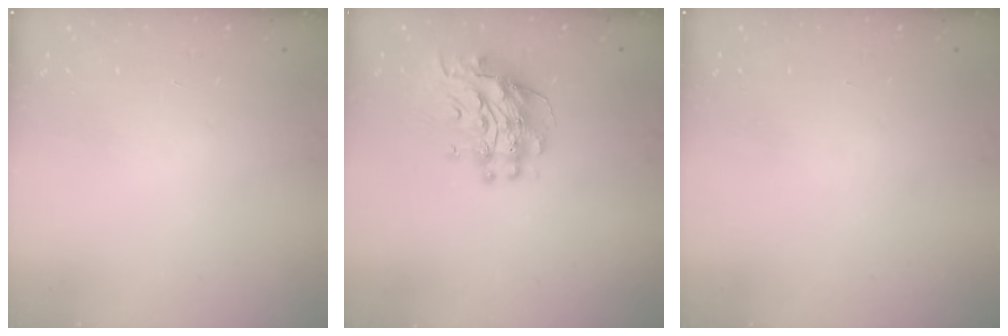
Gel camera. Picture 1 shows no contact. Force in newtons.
{"total": 12.5, "press": 12.5, "slide": 1.1}
{"total": 0.0}